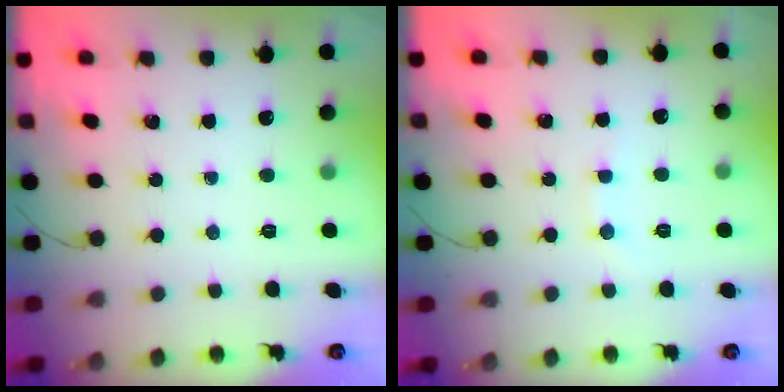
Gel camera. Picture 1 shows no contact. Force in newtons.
{"total": 5.9, "press": 5.8, "slide": 1.2}